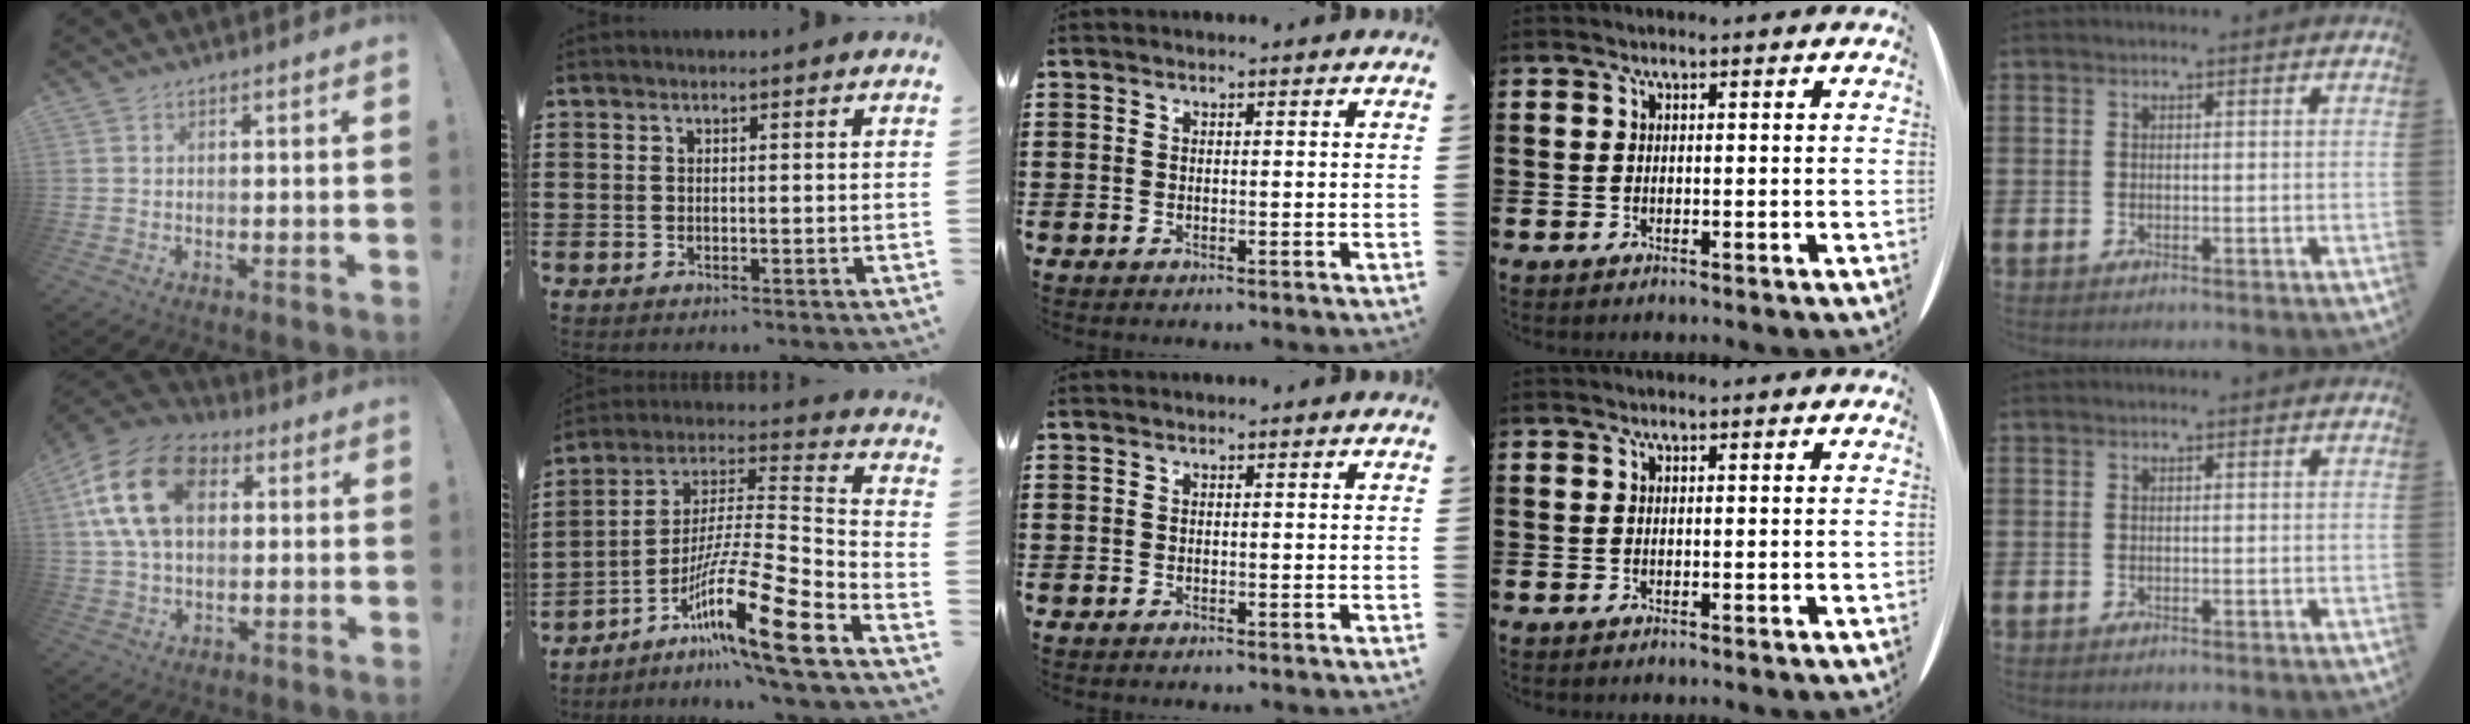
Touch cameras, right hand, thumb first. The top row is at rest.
{"thumb": {"total": 19.4, "force": [5.4, 12.6, 13.7], "torque": [-0.261, 0.000, 0.097]}, "index": {"total": 15.9, "force": [-9.4, 1.4, 12.8], "torque": [-0.229, 0.004, -0.172]}}